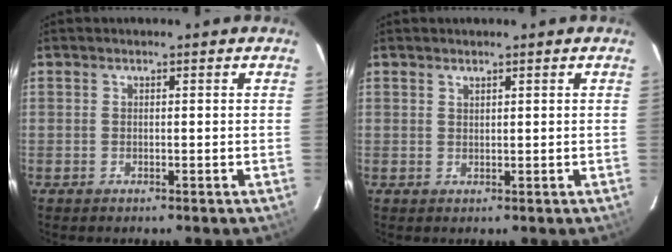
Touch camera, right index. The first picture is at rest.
{"total": 0.7, "force": [0.7, 0.2, 0.2], "torque": [-0.004, 0.001, 0.013]}